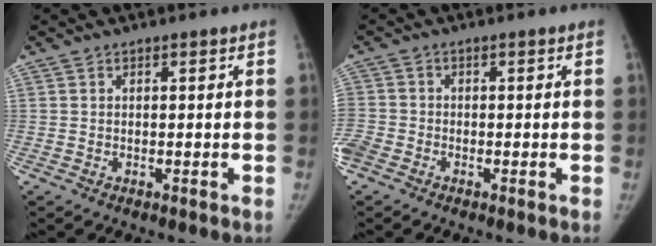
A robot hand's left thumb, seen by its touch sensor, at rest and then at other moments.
{"total": 5.4, "force": [-2.3, 4.3, 2.3], "torque": [-0.072, 0.004, -0.046]}